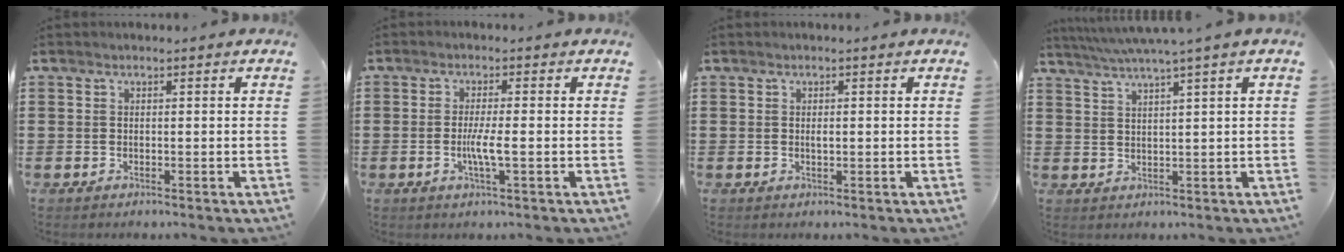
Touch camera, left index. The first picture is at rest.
{"total": 4.0, "force": [-0.7, 0.3, 4.0], "torque": [-0.078, -0.006, -0.017]}
{"total": 1.0, "force": [0.1, 0.3, 0.9], "torque": [-0.020, 0.000, 0.001]}
{"total": 3.2, "force": [2.2, -0.8, 2.2], "torque": [-0.047, -0.010, 0.034]}